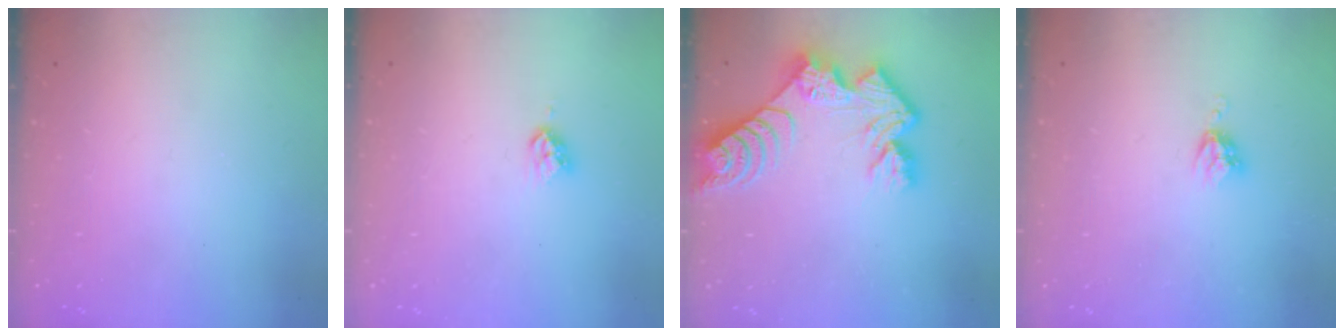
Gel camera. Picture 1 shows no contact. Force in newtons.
{"total": 4.4, "press": 4.3, "slide": 0.6}
{"total": 11.9, "press": 11.8, "slide": 1.0}
{"total": 4.0, "press": 4.0, "slide": 0.5}